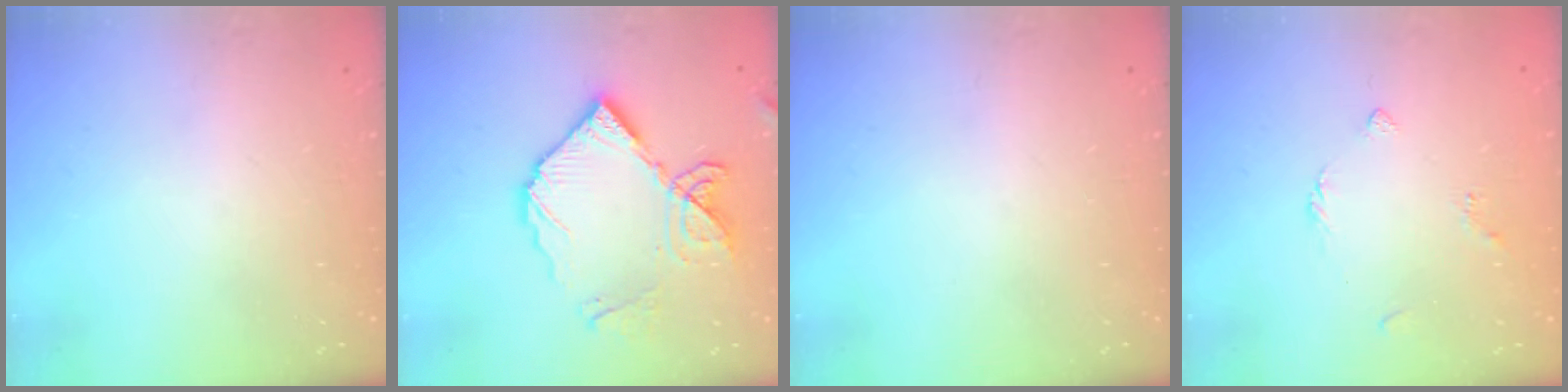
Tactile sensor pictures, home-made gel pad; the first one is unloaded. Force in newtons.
{"total": 14.1, "press": 14.0, "slide": 1.1}
{"total": 0.0}
{"total": 2.6, "press": 2.5, "slide": 0.6}